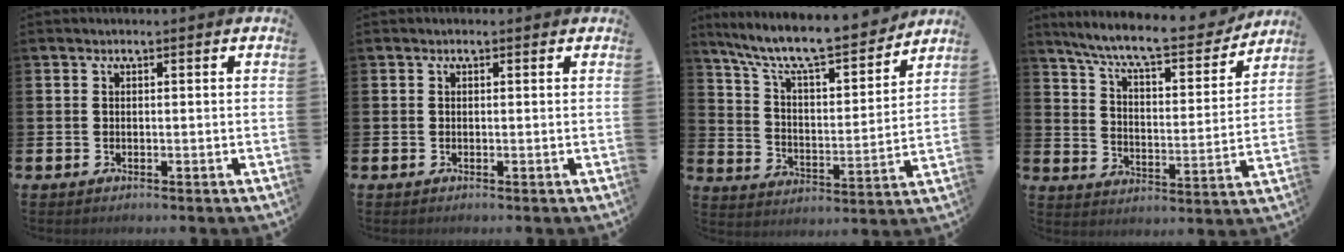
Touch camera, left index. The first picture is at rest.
{"total": 0.0}
{"total": 10.2, "force": [9.1, 1.8, 4.2], "torque": [-0.116, -0.064, 0.152]}
{"total": 9.6, "force": [8.6, 1.4, 3.9], "torque": [-0.108, -0.056, 0.146]}